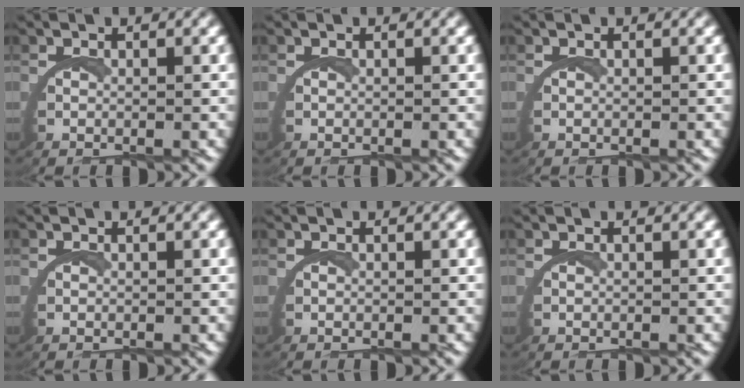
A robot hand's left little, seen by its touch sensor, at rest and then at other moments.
{"total": 0.0}
{"total": 0.0}
{"total": 0.0}
{"total": 0.0}
{"total": 0.0}